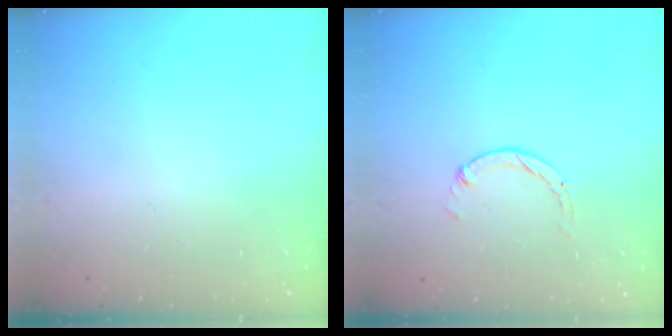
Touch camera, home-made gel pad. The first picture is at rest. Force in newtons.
{"total": 1.3, "press": 1.2, "slide": 0.2}